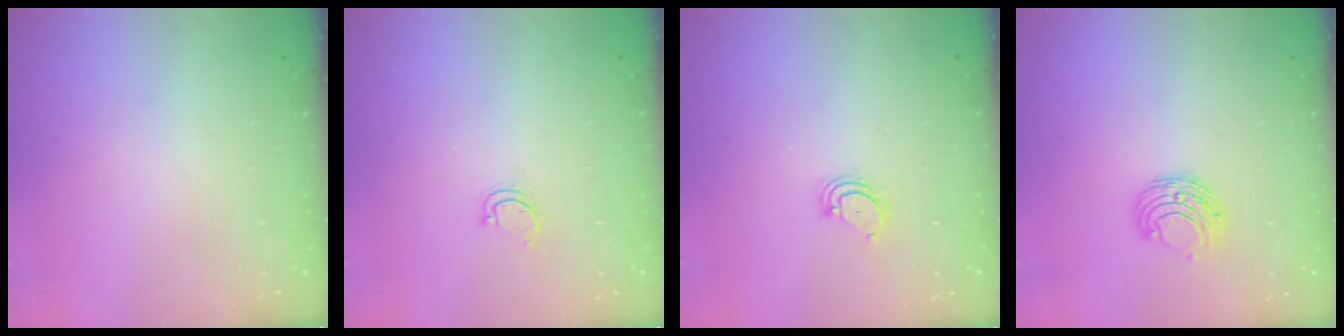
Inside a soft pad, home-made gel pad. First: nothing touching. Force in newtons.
{"total": 3.0, "press": 3.0, "slide": 0.2}
{"total": 2.3, "press": 2.3, "slide": 0.2}
{"total": 7.5, "press": 7.5, "slide": 0.7}